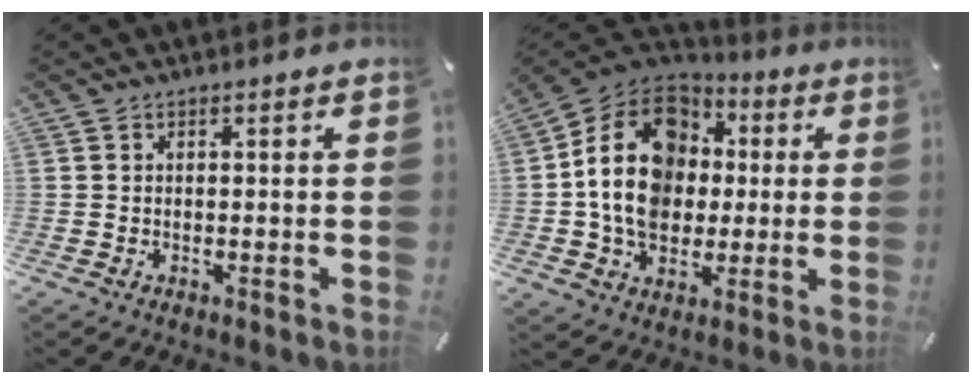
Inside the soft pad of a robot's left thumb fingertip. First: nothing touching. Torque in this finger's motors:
{"motor_torque": [2.55, 2.46, 1.75, -1.02, 0.28]}